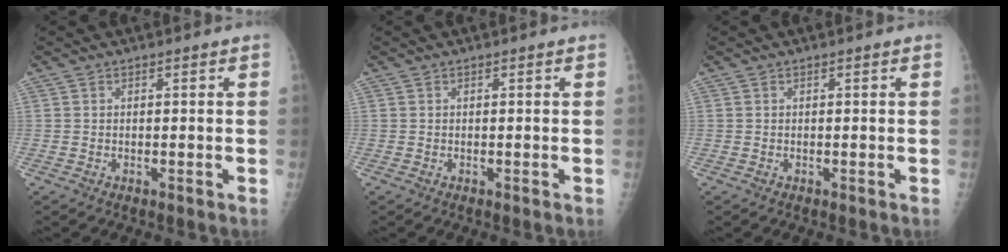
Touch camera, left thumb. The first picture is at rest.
{"total": 0.0}
{"total": 0.0}